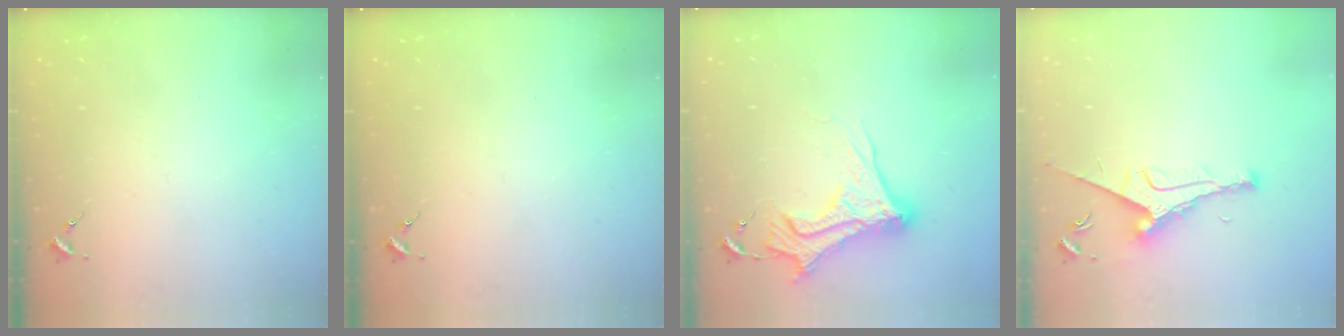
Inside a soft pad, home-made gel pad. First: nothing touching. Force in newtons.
{"total": 0.0}
{"total": 14.6, "press": 14.5, "slide": 1.5}
{"total": 9.3, "press": 9.3, "slide": 0.8}